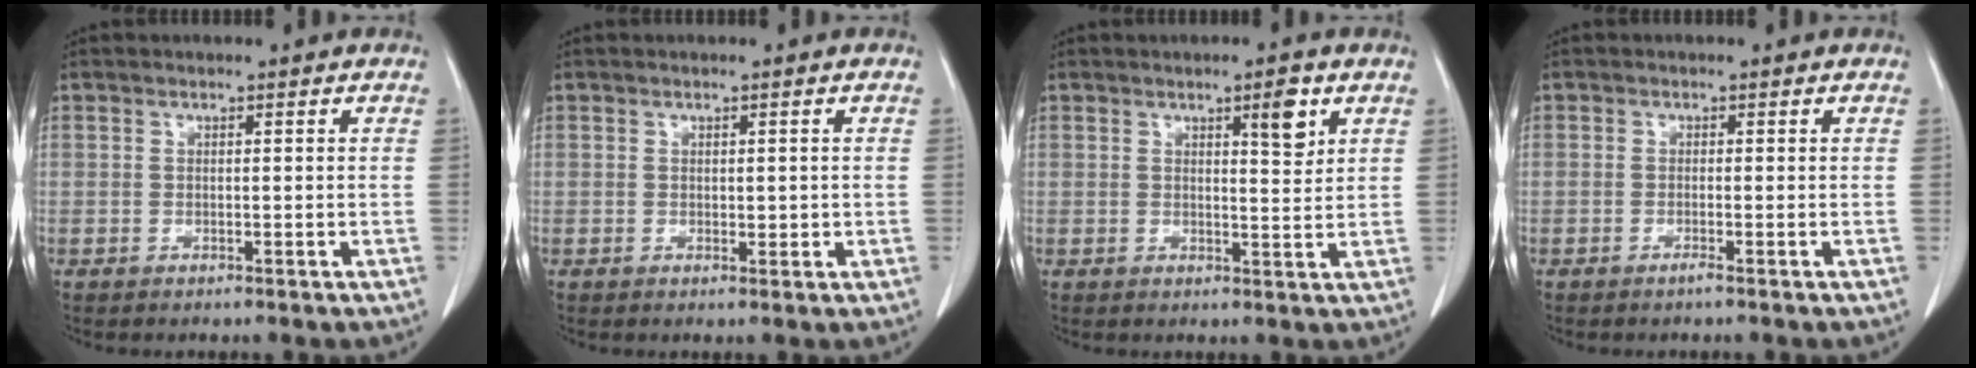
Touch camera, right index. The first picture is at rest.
{"total": 1.5, "force": [0.1, 0.8, 1.3], "torque": [-0.018, -0.004, 0.005]}
{"total": 4.3, "force": [2.3, 0.8, 3.6], "torque": [-0.052, -0.006, 0.035]}
{"total": 0.7, "force": [-0.5, -0.2, 0.5], "torque": [-0.011, -0.002, -0.009]}